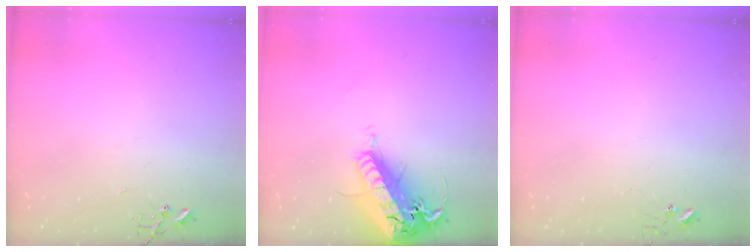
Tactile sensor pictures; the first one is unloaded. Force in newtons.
{"total": 26.2, "press": 25.6, "slide": 5.5}
{"total": 3.6, "press": 3.6, "slide": 0.3}